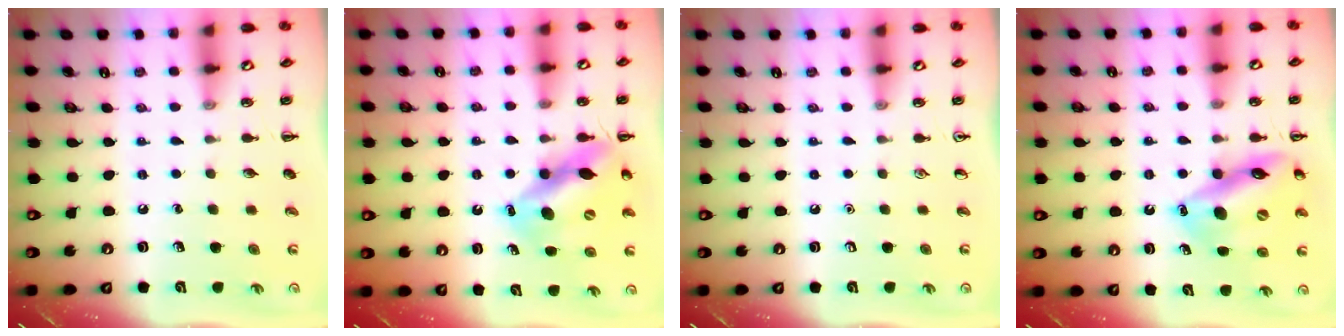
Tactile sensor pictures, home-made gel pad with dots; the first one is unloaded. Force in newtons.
{"total": 12.2, "press": 11.8, "slide": 3.3}
{"total": 0.0}
{"total": 15.9, "press": 15.6, "slide": 3.4}